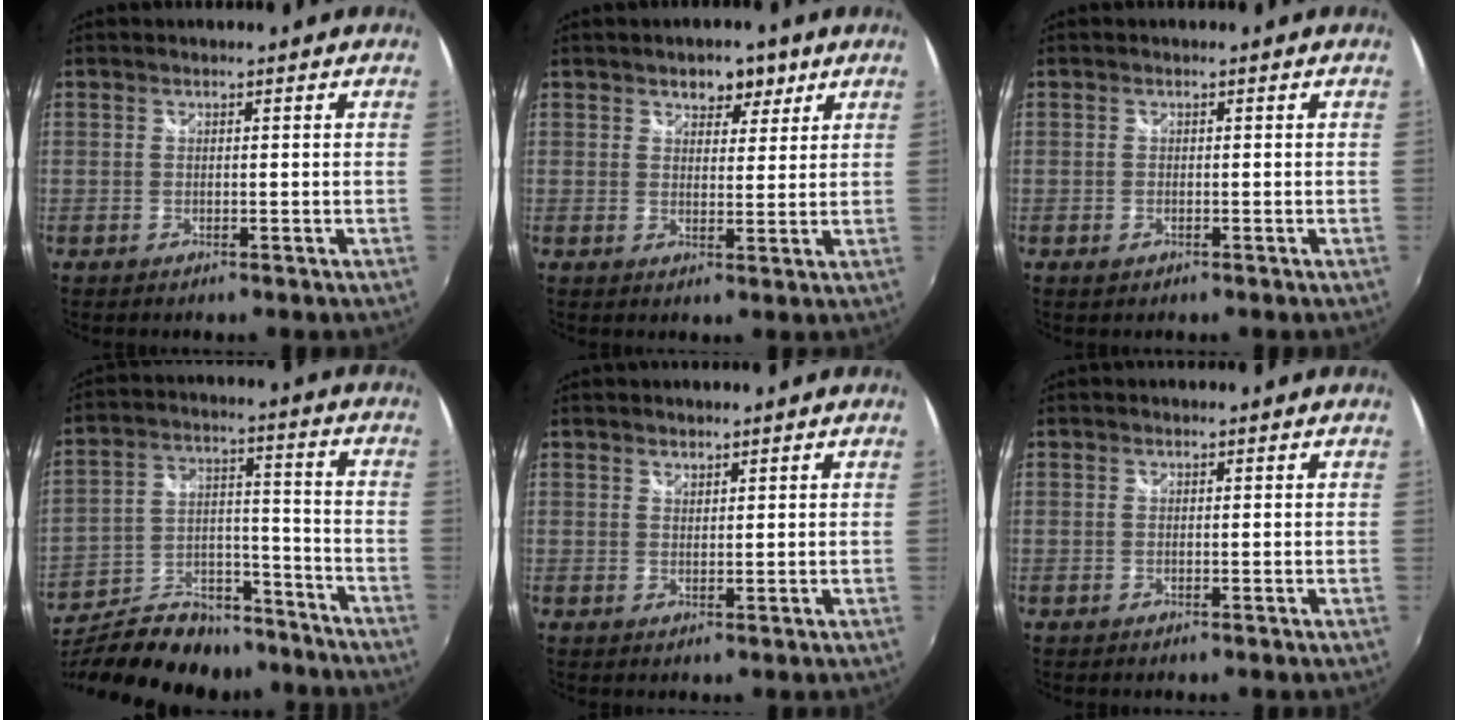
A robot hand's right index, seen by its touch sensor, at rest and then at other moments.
{"total": 4.8, "force": [2.9, 3.1, 2.3], "torque": [-0.023, 0.003, 0.042]}
{"total": 0.9, "force": [-0.4, 0.7, 0.4], "torque": [-0.008, -0.001, -0.006]}
{"total": 28.5, "force": [-23.0, 11.8, 12.0], "torque": [-0.253, 0.022, -0.333]}
{"total": 1.0, "force": [0.9, 0.4, 0.1], "torque": [-0.001, 0.001, 0.017]}
{"total": 0.0}